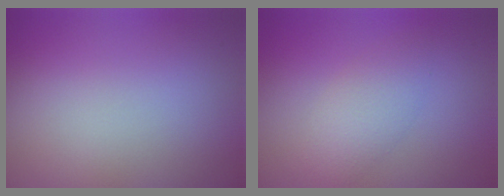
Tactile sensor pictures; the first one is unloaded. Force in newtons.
{"total": 2.4, "press": 2.4, "slide": 0.1}